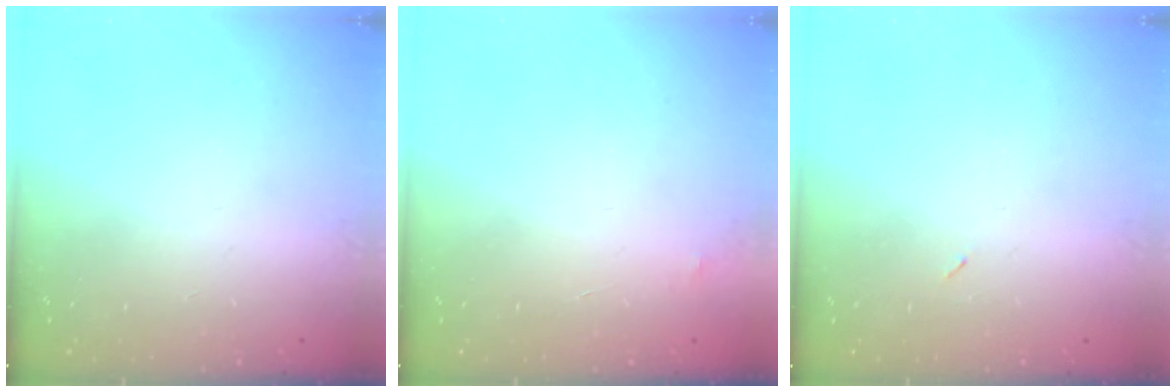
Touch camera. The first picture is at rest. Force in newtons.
{"total": 4.0, "press": 4.0, "slide": 0.2}
{"total": 2.2, "press": 2.1, "slide": 0.9}